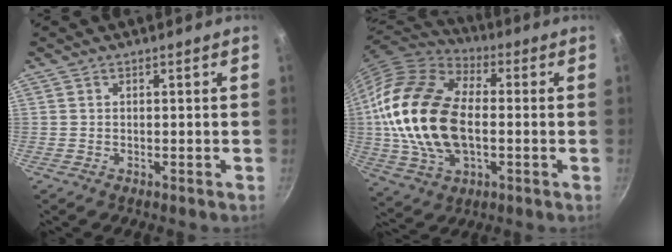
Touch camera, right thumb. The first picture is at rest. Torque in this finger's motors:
{"motor_torque": [-0.73, 2.20, 2.36, -0.41, 0.58]}